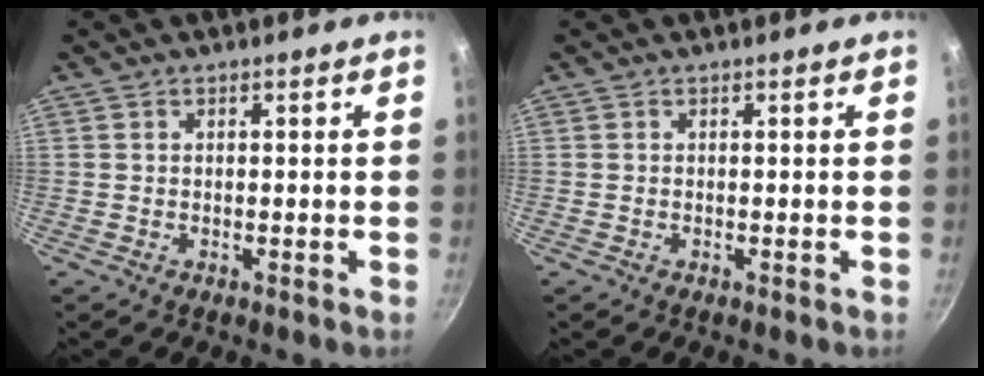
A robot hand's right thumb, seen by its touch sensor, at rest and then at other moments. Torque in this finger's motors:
{"motor_torque": [-0.20, -0.06, 0.28, 0.05, -0.02]}